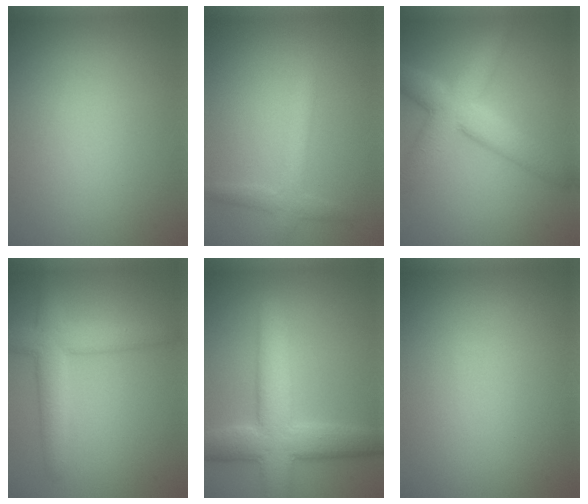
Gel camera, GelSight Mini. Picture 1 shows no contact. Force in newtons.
{"total": 2.2, "press": 2.2, "slide": 0.1}
{"total": 6.5, "press": 6.4, "slide": 0.3}
{"total": 4.5, "press": 4.5, "slide": 0.4}
{"total": 7.8, "press": 7.8, "slide": 0.5}
{"total": 0.0}